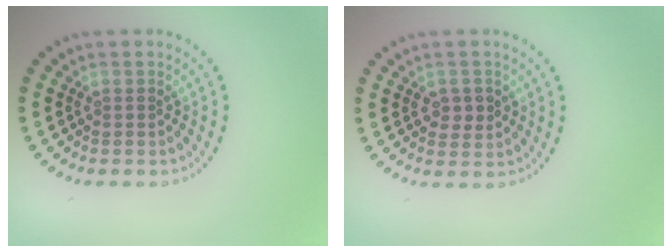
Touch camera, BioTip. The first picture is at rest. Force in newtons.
{"total": 1.9, "press": 1.9, "slide": 0.4}